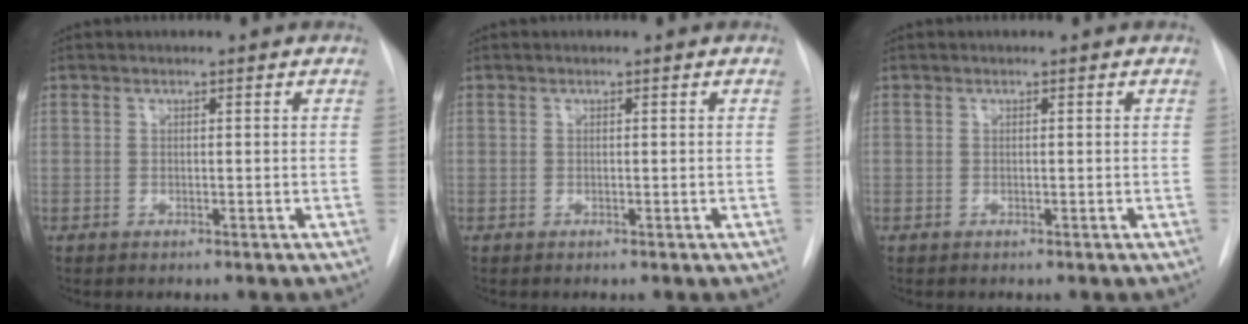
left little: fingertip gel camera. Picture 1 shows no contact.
{"total": 0.0}
{"total": 0.0}